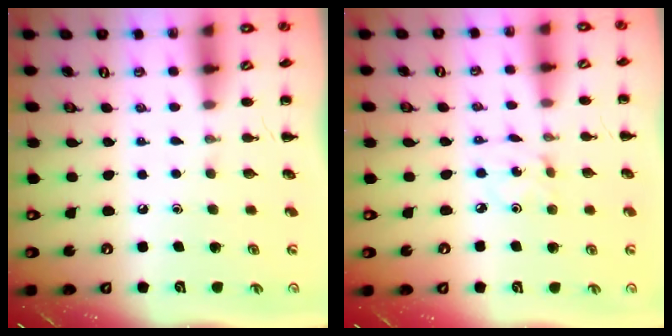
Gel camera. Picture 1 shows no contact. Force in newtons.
{"total": 1.0, "press": 1.0, "slide": 0.2}